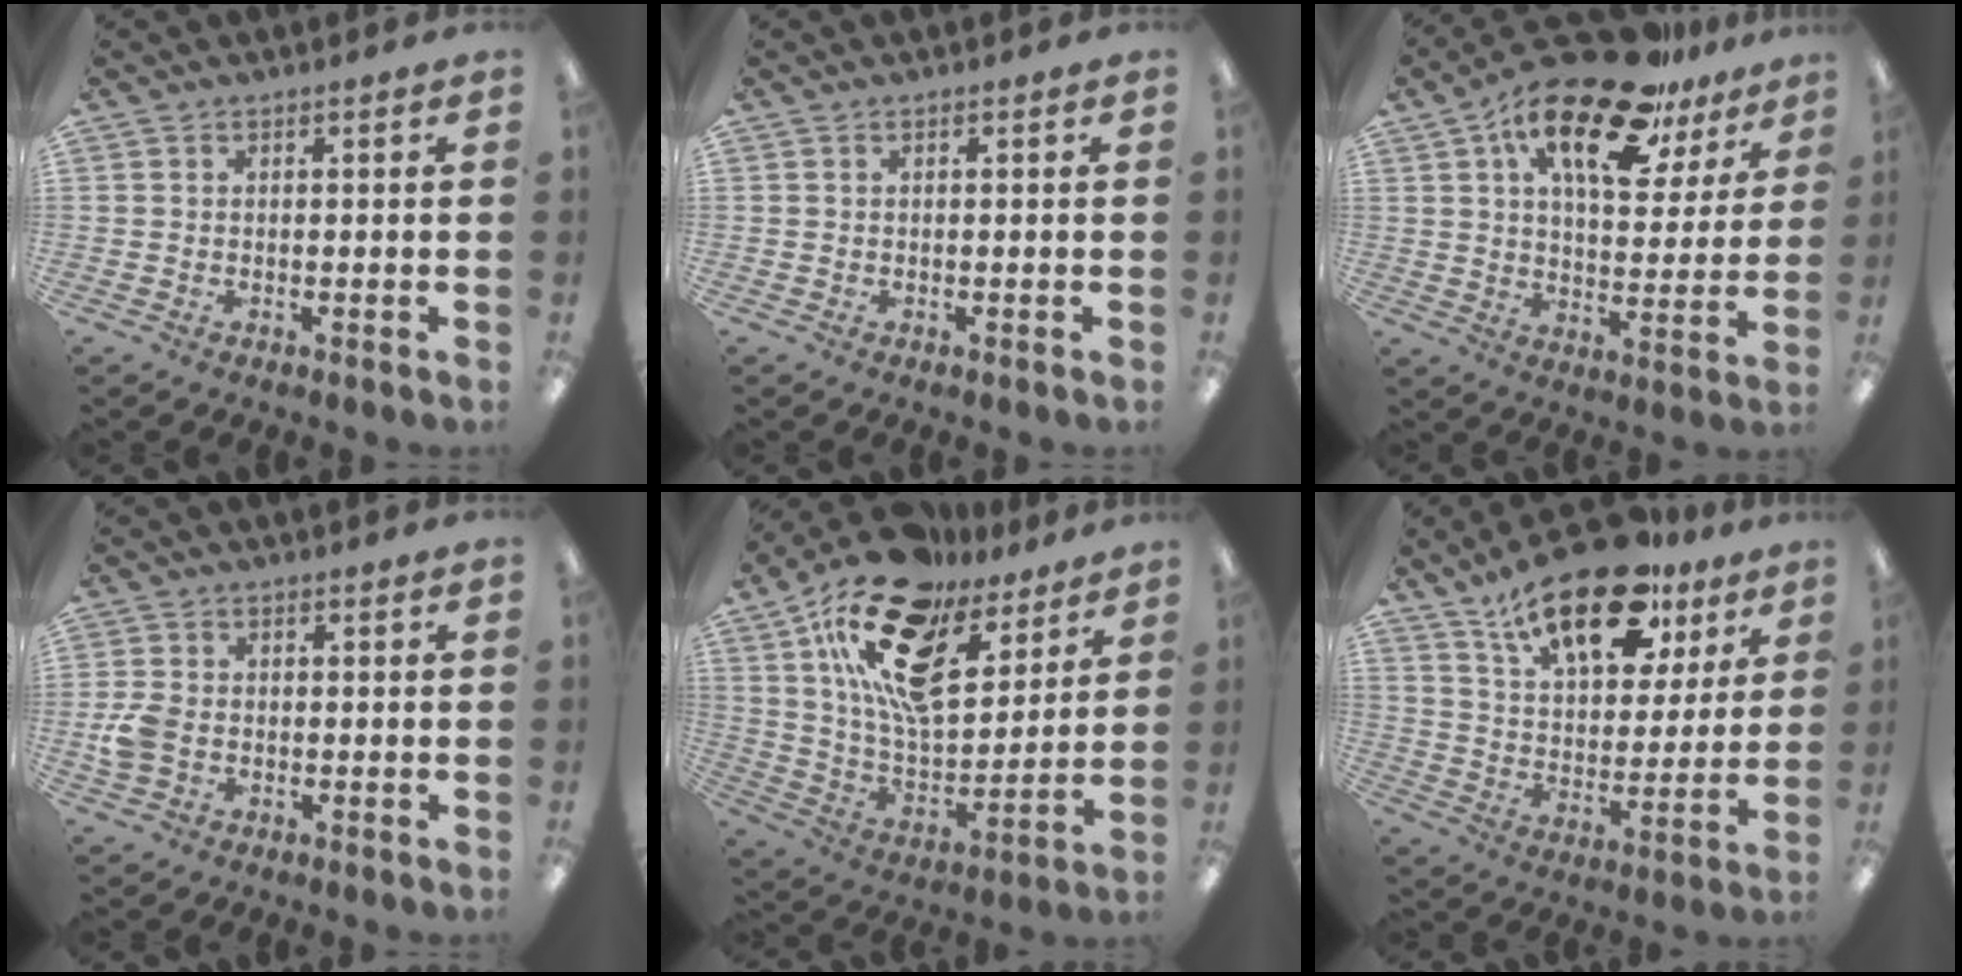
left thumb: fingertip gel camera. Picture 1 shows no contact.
{"total": 0.0}
{"total": 20.5, "force": [13.2, 8.1, 13.5], "torque": [-0.228, -0.064, 0.220]}
{"total": 5.5, "force": [-0.9, 4.1, 3.5], "torque": [-0.071, 0.008, -0.015]}
{"total": 22.1, "force": [13.4, 10.7, 13.9], "torque": [-0.259, -0.069, 0.234]}
{"total": 20.7, "force": [13.6, 9.6, 12.4], "torque": [-0.200, -0.064, 0.230]}